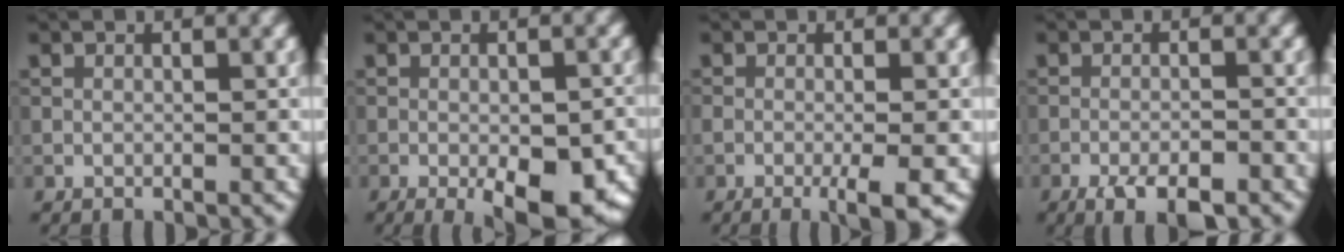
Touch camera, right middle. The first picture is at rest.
{"total": 7.6, "force": [-3.1, 2.8, 6.3], "torque": [-0.083, -0.012, -0.032]}
{"total": 3.2, "force": [-1.2, 0.6, 2.9], "torque": [-0.048, -0.008, -0.022]}
{"total": 4.5, "force": [-3.0, 1.2, 3.1], "torque": [-0.057, -0.005, -0.049]}